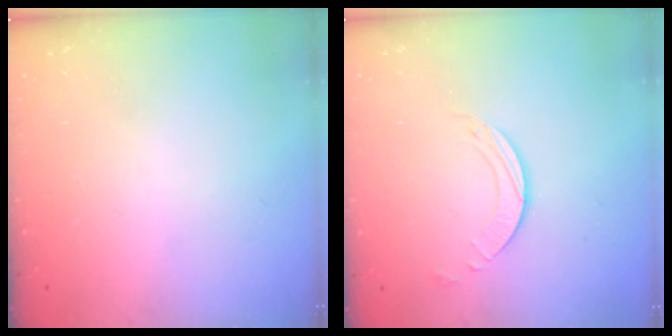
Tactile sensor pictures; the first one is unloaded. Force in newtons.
{"total": 2.0, "press": 1.9, "slide": 0.3}